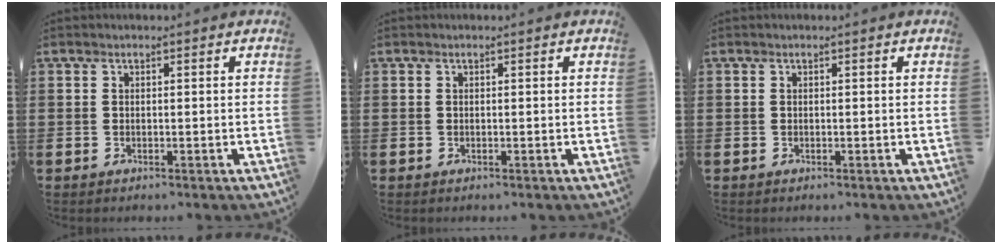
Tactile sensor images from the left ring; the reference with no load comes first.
{"total": 0.0}
{"total": 0.0}